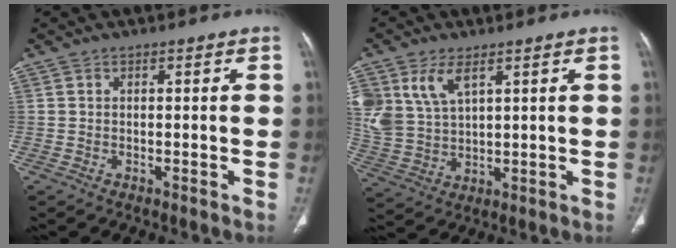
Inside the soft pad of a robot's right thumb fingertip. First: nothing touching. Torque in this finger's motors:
{"motor_torque": [-0.40, 0.61, 0.42, 0.46, 0.23]}